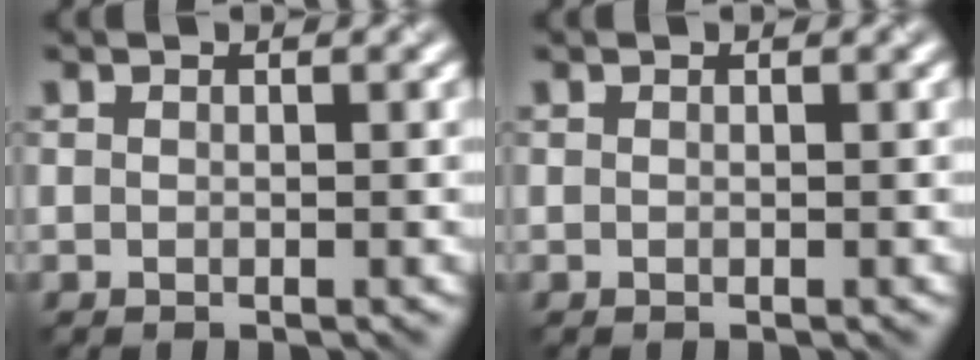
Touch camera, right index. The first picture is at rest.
{"total": 0.0}